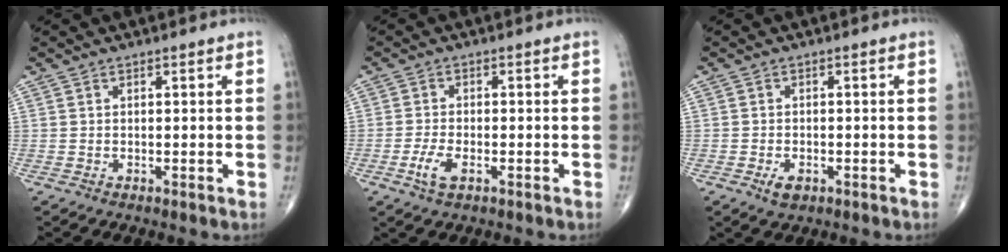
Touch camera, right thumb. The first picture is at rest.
{"total": 3.9, "force": [-1.6, 1.8, 3.1], "torque": [-0.068, 0.005, -0.029]}
{"total": 2.6, "force": [-1.2, 1.6, 1.7], "torque": [-0.027, 0.001, -0.017]}